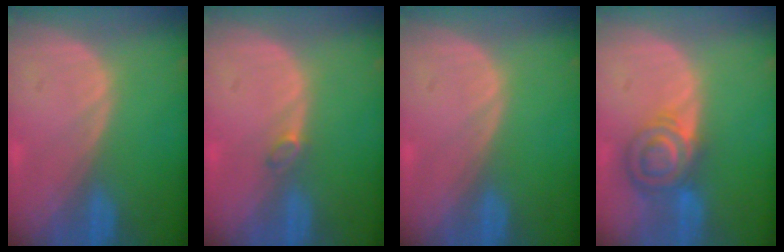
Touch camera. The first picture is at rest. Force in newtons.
{"total": 1.2, "press": 1.2, "slide": 0.4}
{"total": 0.0}
{"total": 7.0, "press": 6.3, "slide": 3.1}